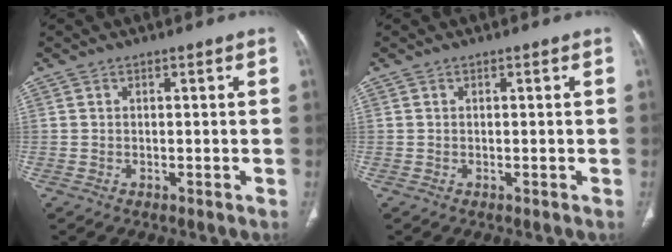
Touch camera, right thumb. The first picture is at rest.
{"total": 0.0}